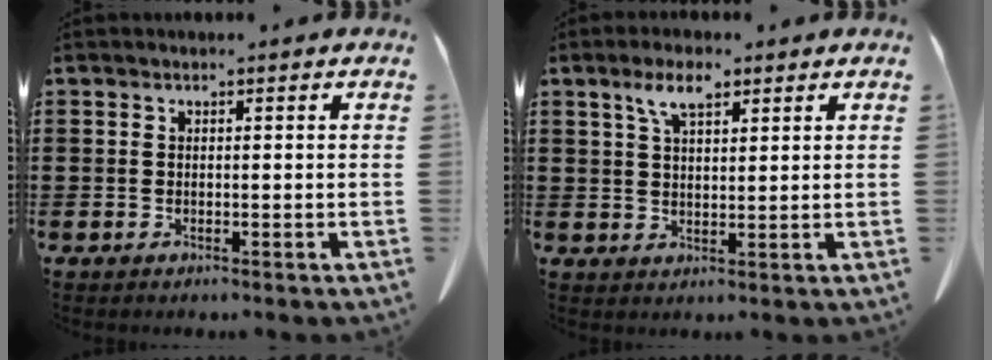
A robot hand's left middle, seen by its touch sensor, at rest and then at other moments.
{"total": 5.0, "force": [3.0, 1.7, 3.6], "torque": [-0.079, 0.008, 0.052]}